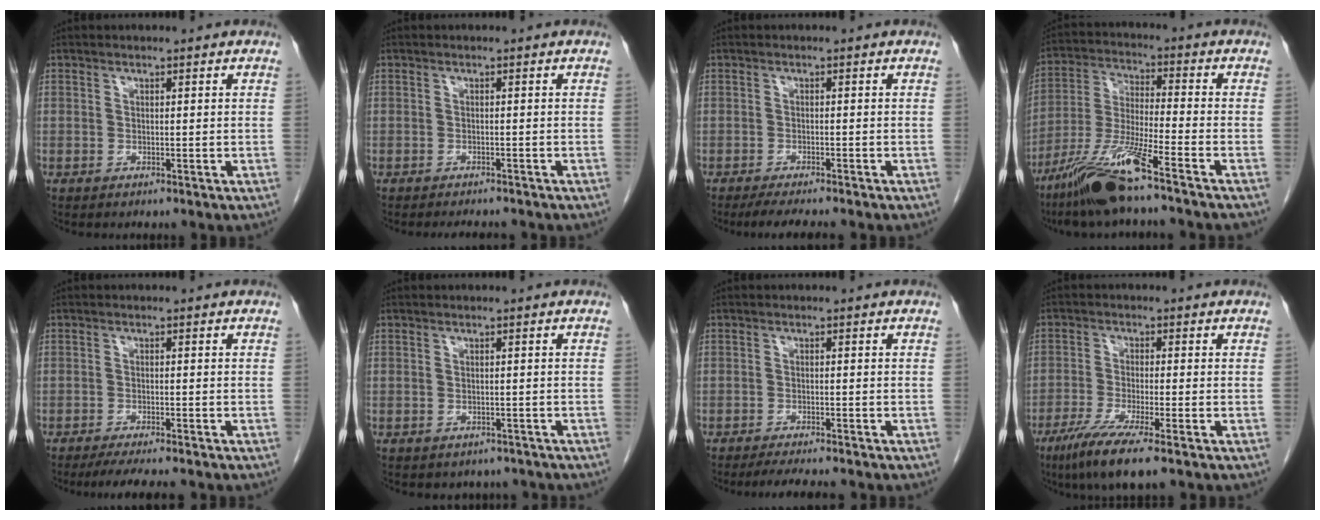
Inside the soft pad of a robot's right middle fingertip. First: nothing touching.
{"total": 4.1, "force": [-3.8, 0.9, 1.4], "torque": [-0.016, -0.006, -0.048]}
{"total": 5.4, "force": [-4.6, 0.4, 2.9], "torque": [-0.042, -0.013, -0.070]}
{"total": 13.1, "force": [-9.1, -0.1, 9.3], "torque": [-0.193, -0.030, -0.171]}
{"total": 6.8, "force": [-5.7, 0.6, 3.6], "torque": [-0.049, -0.014, -0.086]}
{"total": 3.8, "force": [-3.2, 2.0, 0.3], "torque": [-0.001, 0.009, -0.036]}
{"total": 5.8, "force": [-5.0, 0.5, 2.8], "torque": [-0.040, -0.013, -0.075]}
{"total": 7.8, "force": [-5.1, 0.0, 6.0], "torque": [-0.111, -0.022, -0.088]}